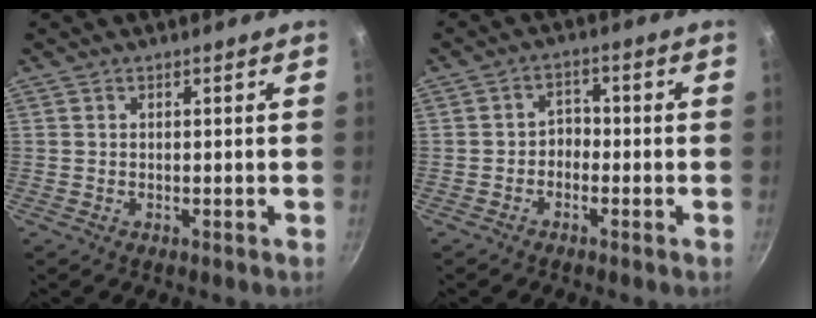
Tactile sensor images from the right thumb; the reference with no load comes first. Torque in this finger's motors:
{"motor_torque": [-0.26, -0.03, -0.10, -0.04, 0.08]}